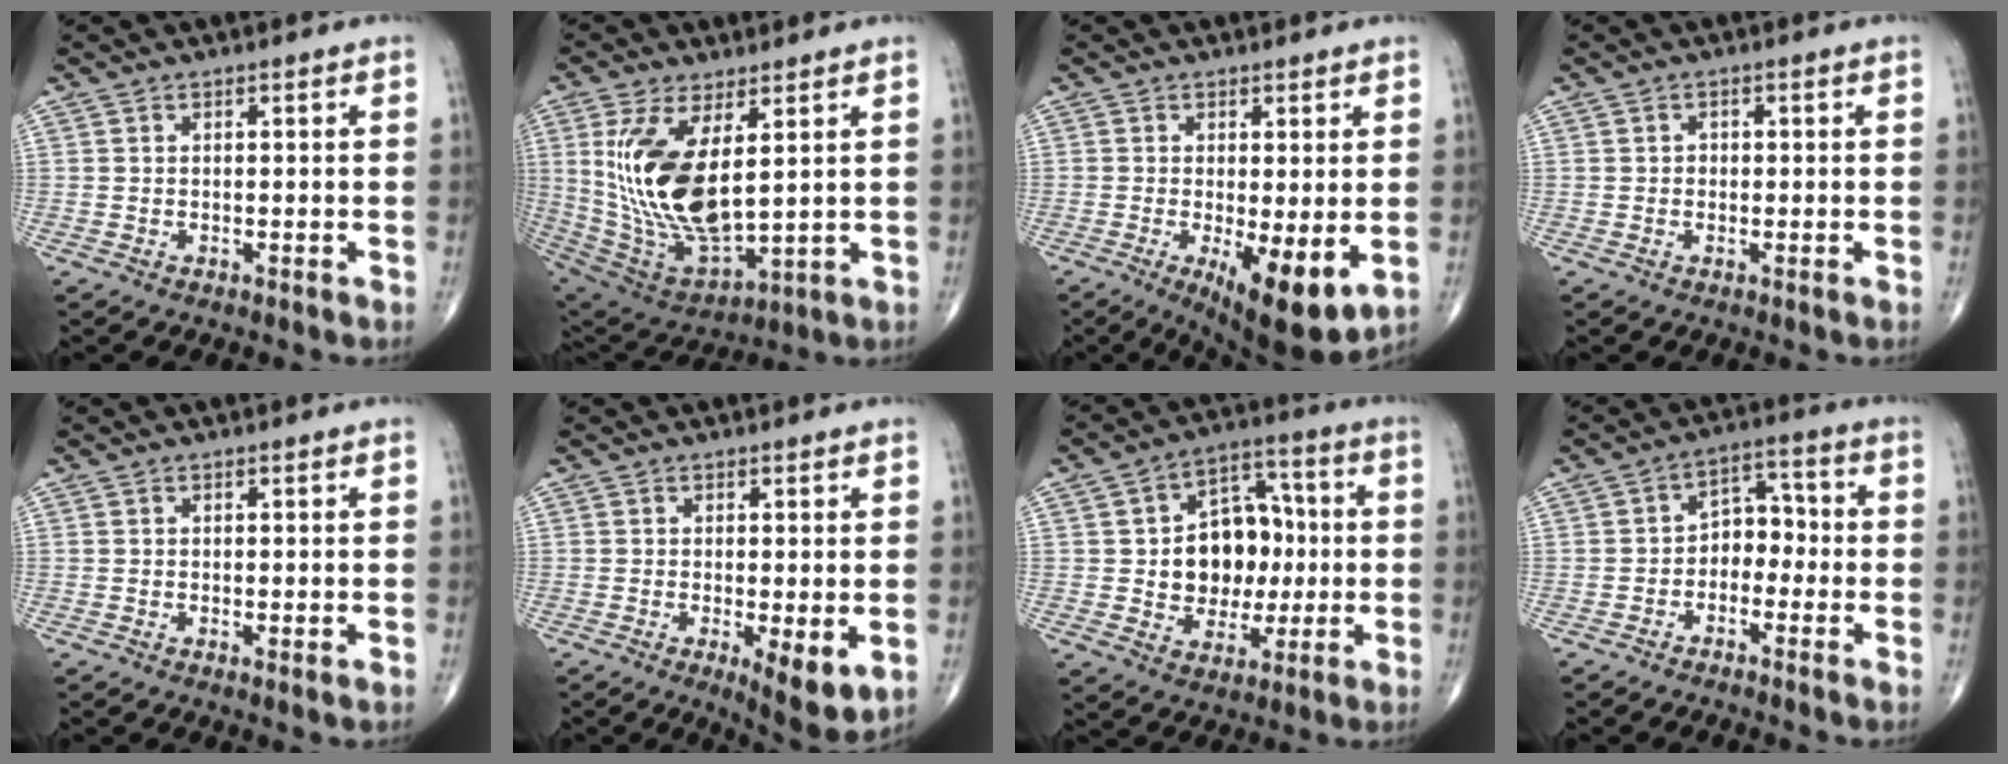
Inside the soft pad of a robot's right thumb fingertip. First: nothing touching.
{"total": 18.2, "force": [4.0, 8.2, 15.8], "torque": [-0.315, -0.029, 0.099]}
{"total": 10.4, "force": [-2.2, 3.4, 9.5], "torque": [-0.140, -0.026, -0.026]}
{"total": 1.1, "force": [0.0, 1.0, 0.4], "torque": [-0.001, 0.003, -0.003]}
{"total": 0.8, "force": [0.1, 0.2, 0.7], "torque": [-0.013, -0.005, -0.001]}
{"total": 6.7, "force": [-1.3, 2.1, 6.2], "torque": [-0.091, -0.022, -0.017]}
{"total": 14.8, "force": [0.4, 11.1, 9.7], "torque": [-0.089, 0.026, 0.014]}
{"total": 6.0, "force": [-1.7, 4.4, 3.7], "torque": [-0.025, 0.034, -0.044]}